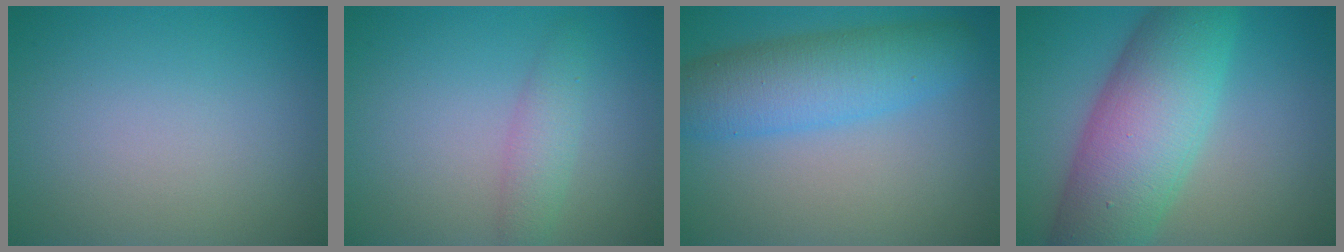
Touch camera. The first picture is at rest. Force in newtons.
{"total": 2.2, "press": 2.2, "slide": 0.0}
{"total": 6.5, "press": 6.5, "slide": 0.1}
{"total": 10.2, "press": 10.2, "slide": 0.1}